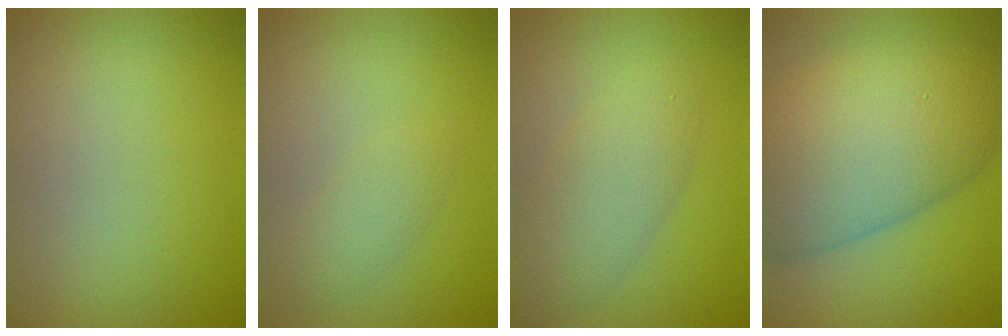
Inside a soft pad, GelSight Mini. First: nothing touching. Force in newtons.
{"total": 1.8, "press": 1.8, "slide": 0.1}
{"total": 4.2, "press": 4.2, "slide": 0.2}
{"total": 12.6, "press": 12.6, "slide": 0.5}